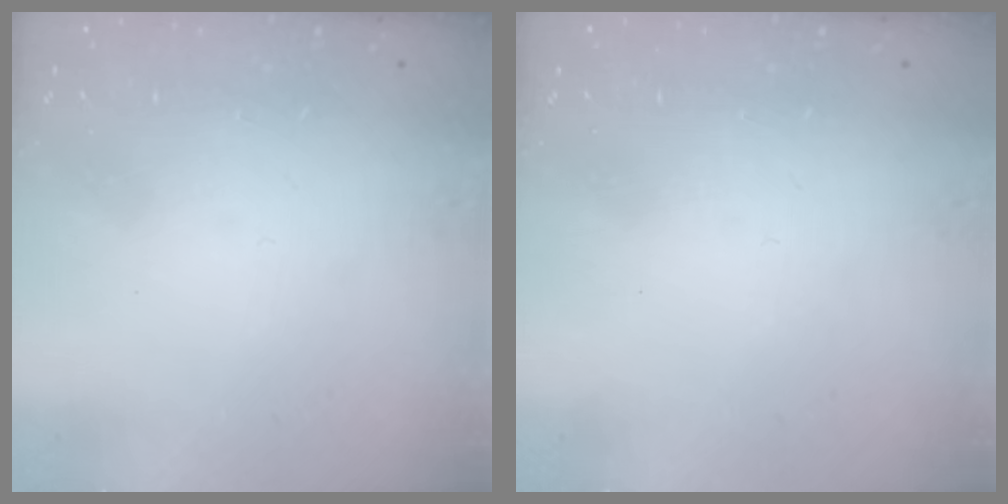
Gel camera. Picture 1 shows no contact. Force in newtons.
{"total": 0.0}